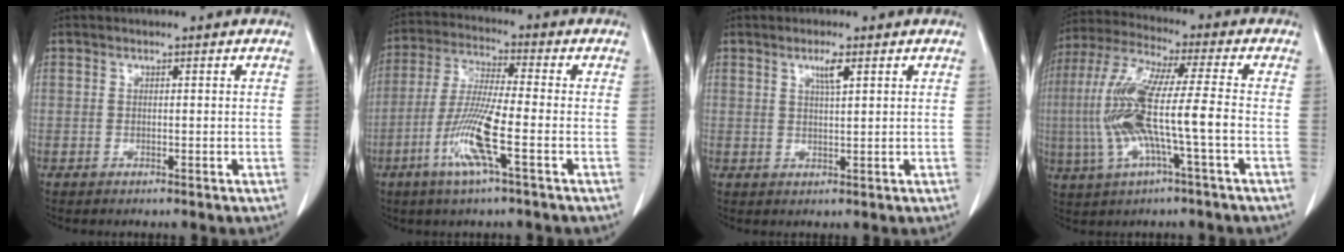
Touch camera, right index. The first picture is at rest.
{"total": 10.6, "force": [-4.0, 0.2, 9.8], "torque": [-0.201, -0.012, -0.083]}
{"total": 2.5, "force": [1.3, 0.1, 2.2], "torque": [-0.043, -0.001, 0.025]}
{"total": 13.6, "force": [-2.4, 0.9, 13.4], "torque": [-0.288, 0.008, -0.048]}